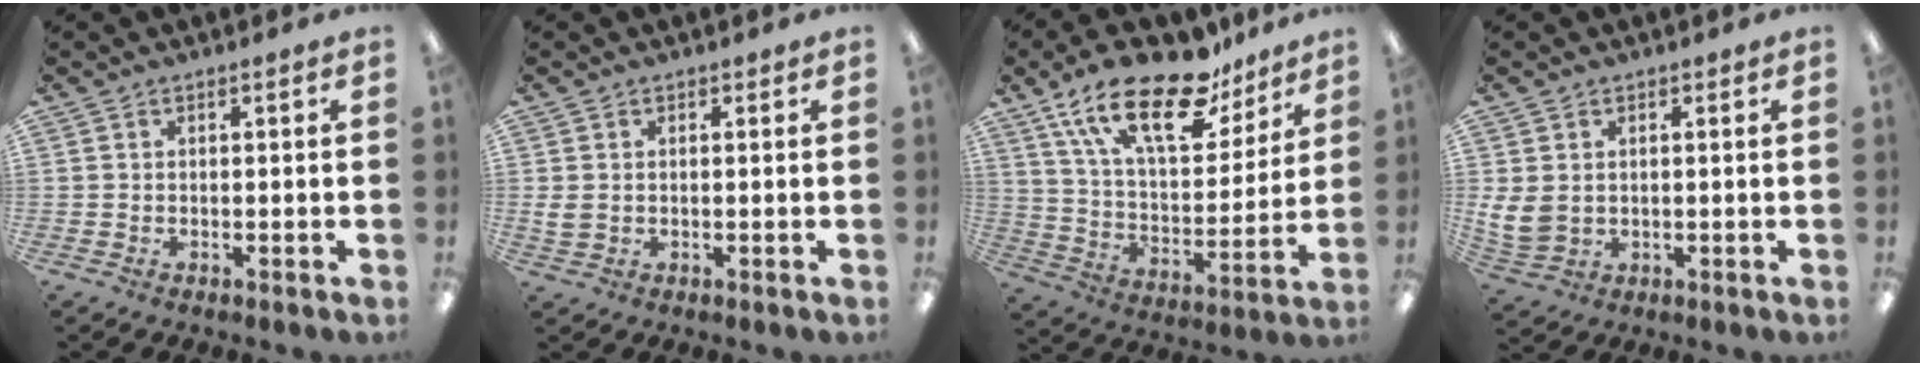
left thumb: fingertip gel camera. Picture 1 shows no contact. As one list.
[{"total": 2.8, "force": [0.5, 2.4, 1.3], "torque": [-0.018, 0.002, 0.008]}, {"total": 22.8, "force": [15.4, 9.3, 14.0], "torque": [-0.238, -0.086, 0.266]}, {"total": 6.6, "force": [1.6, 5.5, 3.2], "torque": [-0.075, -0.003, 0.032]}]